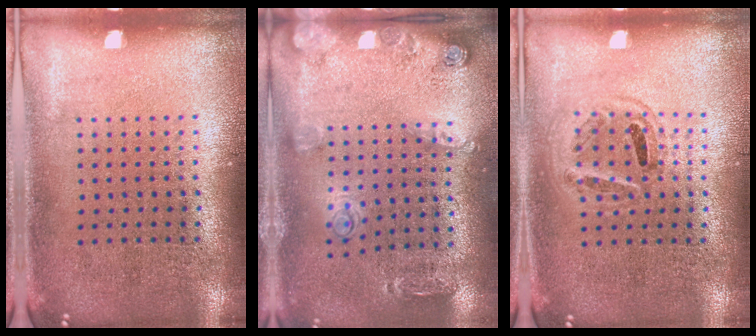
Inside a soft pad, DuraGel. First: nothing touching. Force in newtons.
{"total": 1.5, "press": 1.4, "slide": 0.7}
{"total": 1.0, "press": 0.9, "slide": 0.3}